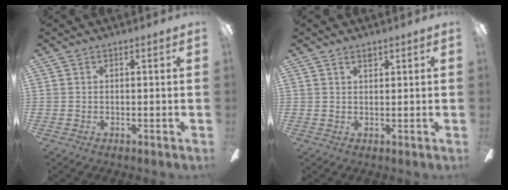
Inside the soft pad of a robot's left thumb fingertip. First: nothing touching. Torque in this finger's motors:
{"motor_torque": [0.21, -0.02, 0.30, -0.21, 0.02]}